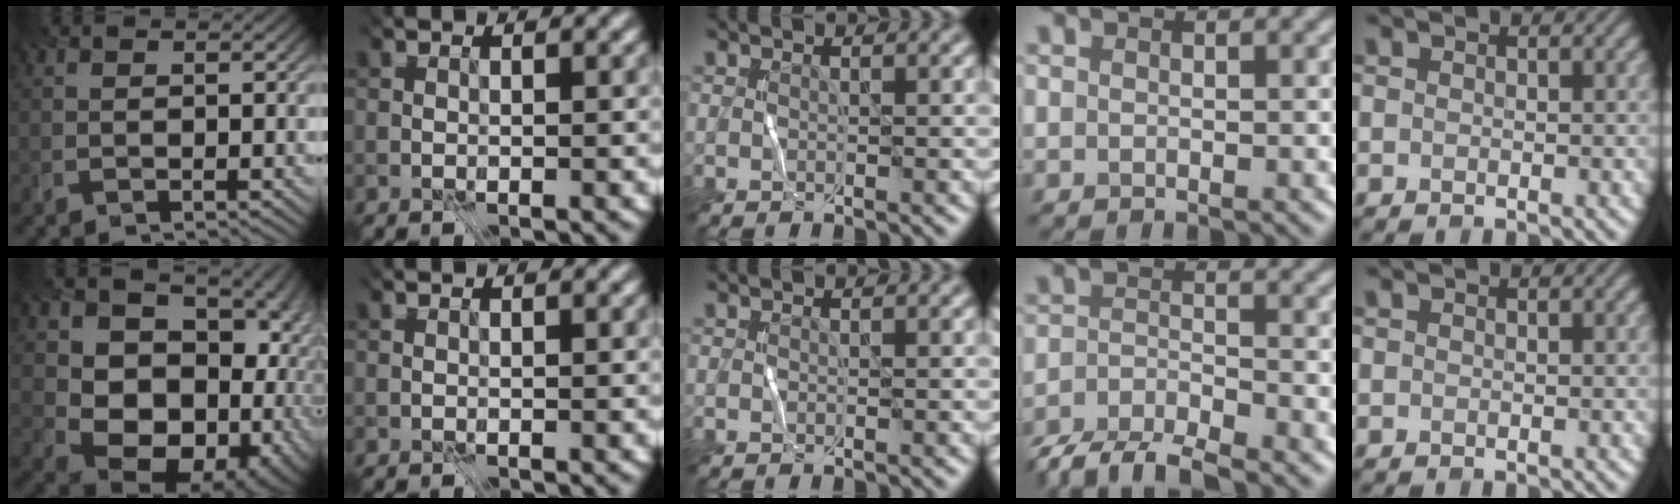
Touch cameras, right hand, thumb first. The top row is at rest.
{"thumb": {"total": 18.7, "force": [0.0, 15.4, 10.7], "torque": [-0.161, -0.031, 0.030]}, "ring": {"total": 6.1, "force": [-5.2, 1.4, 2.8], "torque": [-0.053, -0.012, -0.098]}}